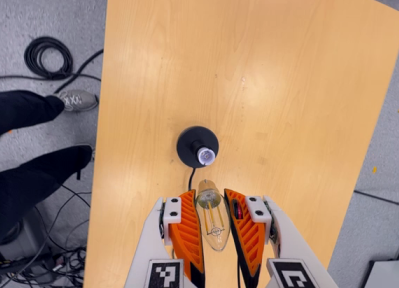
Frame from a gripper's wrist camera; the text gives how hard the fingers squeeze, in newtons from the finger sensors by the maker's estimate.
{"total": 21.2, "left": 22.8, "right": 19.5}